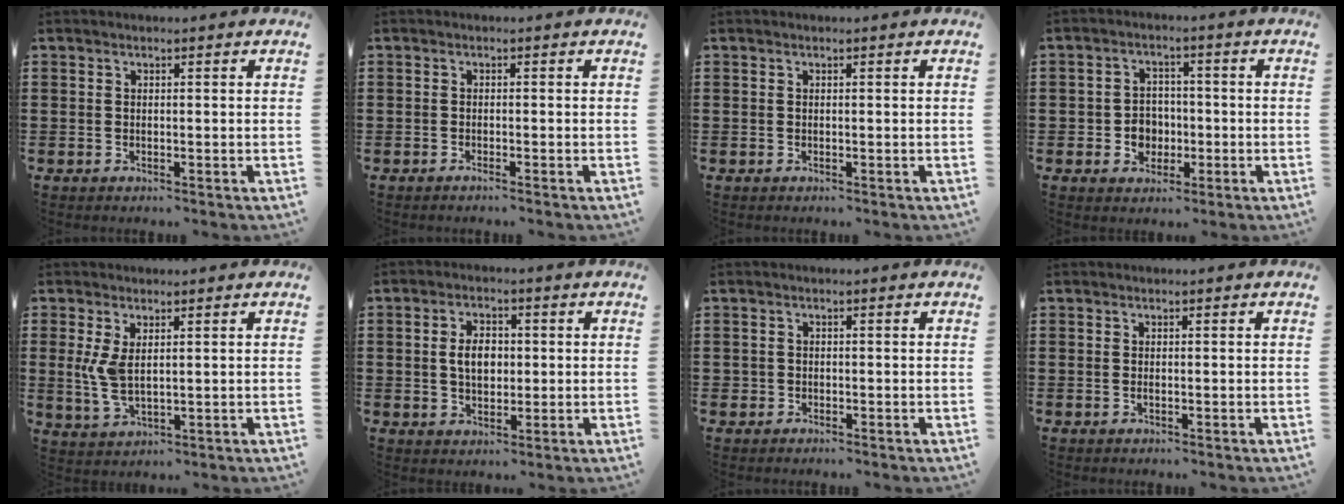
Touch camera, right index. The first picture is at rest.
{"total": 0.7, "force": [-0.6, -0.1, 0.3], "torque": [-0.006, -0.002, -0.012]}
{"total": 0.0}
{"total": 4.2, "force": [-1.2, 3.7, 1.6], "torque": [-0.040, 0.006, -0.026]}
{"total": 4.9, "force": [1.1, 2.2, 4.2], "torque": [-0.106, -0.004, 0.015]}
{"total": 4.4, "force": [0.2, 2.8, 3.4], "torque": [-0.055, 0.004, -0.002]}
{"total": 0.8, "force": [-0.5, 0.7, 0.1], "torque": [-0.004, 0.002, -0.012]}
{"total": 0.0}